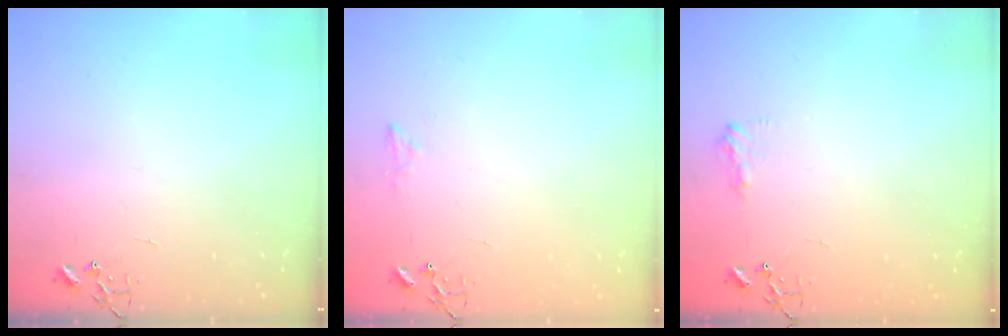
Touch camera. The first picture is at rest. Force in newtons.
{"total": 6.9, "press": 6.8, "slide": 0.7}
{"total": 7.9, "press": 7.9, "slide": 0.6}